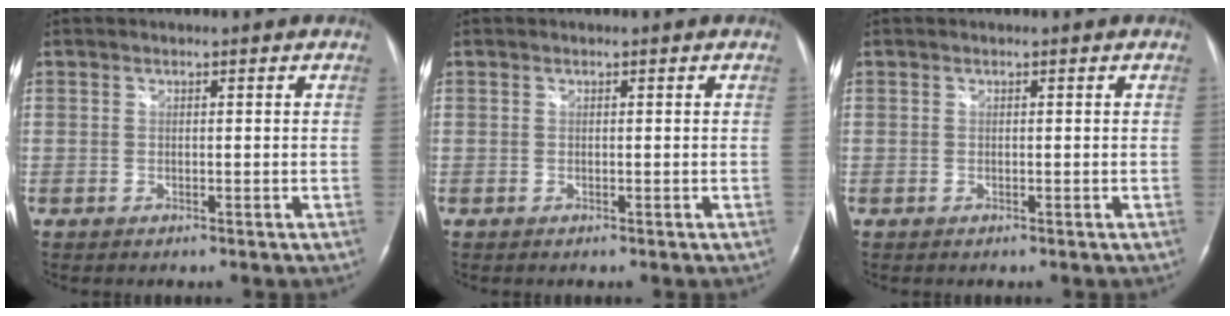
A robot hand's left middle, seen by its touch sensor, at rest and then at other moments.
{"total": 0.0}
{"total": 0.0}